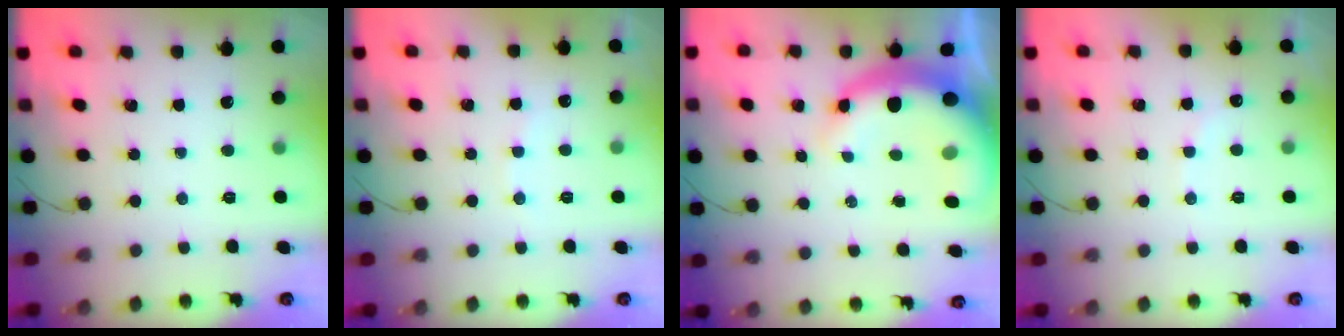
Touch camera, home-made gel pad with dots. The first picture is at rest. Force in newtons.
{"total": 6.2, "press": 6.2, "slide": 0.9}
{"total": 13.9, "press": 13.7, "slide": 2.7}
{"total": 6.0, "press": 5.9, "slide": 1.1}